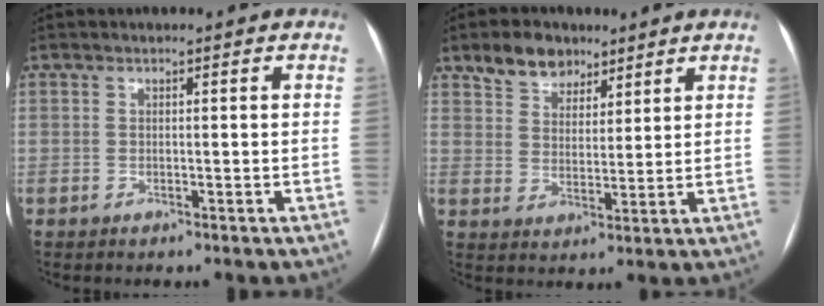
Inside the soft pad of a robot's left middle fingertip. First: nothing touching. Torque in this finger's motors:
{"motor_torque": [0.12, -0.12, 0.04, 0.00]}